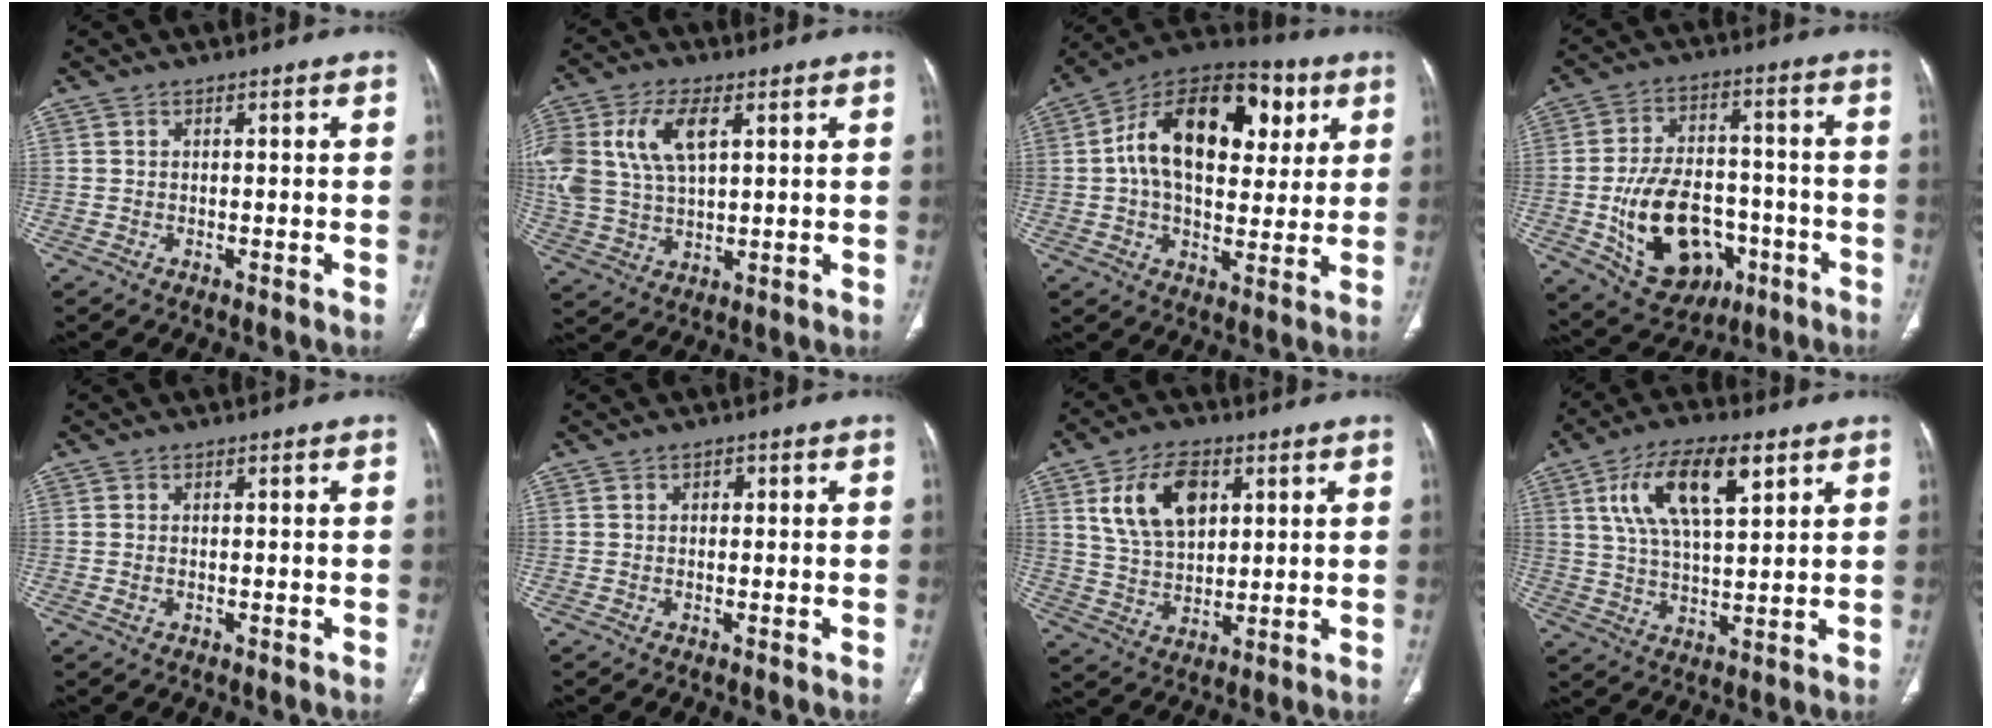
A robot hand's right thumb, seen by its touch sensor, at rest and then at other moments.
{"total": 15.4, "force": [4.9, 8.6, 11.9], "torque": [-0.267, -0.001, 0.097]}
{"total": 22.5, "force": [5.6, 13.5, 17.1], "torque": [-0.246, 0.013, 0.077]}
{"total": 18.5, "force": [-5.5, 12.4, 12.7], "torque": [-0.177, 0.030, -0.070]}
{"total": 0.9, "force": [-0.1, 0.5, 0.7], "torque": [-0.024, 0.002, 0.002]}
{"total": 0.9, "force": [0.1, 0.7, 0.4], "torque": [-0.001, 0.002, 0.000]}
{"total": 12.3, "force": [4.6, 7.6, 8.6], "torque": [-0.134, -0.012, 0.091]}
{"total": 14.6, "force": [6.3, 5.9, 11.8], "torque": [-0.203, -0.010, 0.113]}